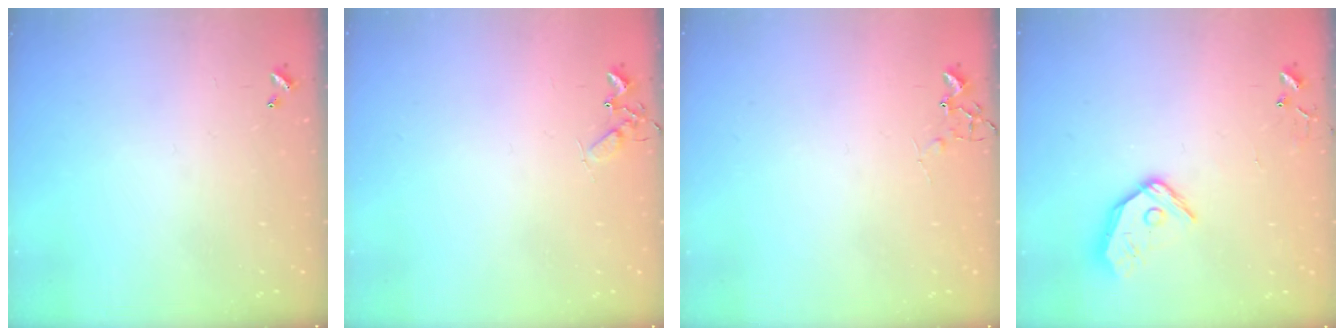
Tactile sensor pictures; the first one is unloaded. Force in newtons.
{"total": 4.6, "press": 4.6, "slide": 0.6}
{"total": 5.4, "press": 5.3, "slide": 0.8}
{"total": 12.4, "press": 12.2, "slide": 2.1}